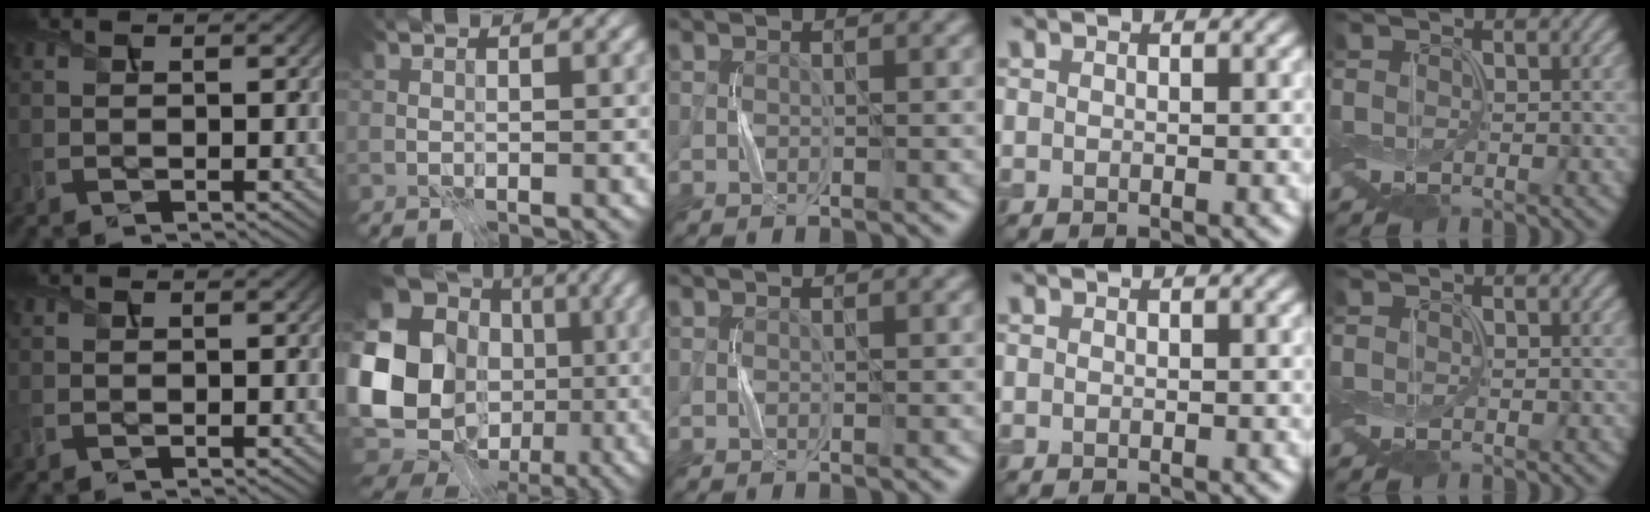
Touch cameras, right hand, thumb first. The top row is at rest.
{"index": {"total": 17.5, "force": [-2.2, 15.0, 8.7], "torque": [-0.195, -0.016, -0.041]}}